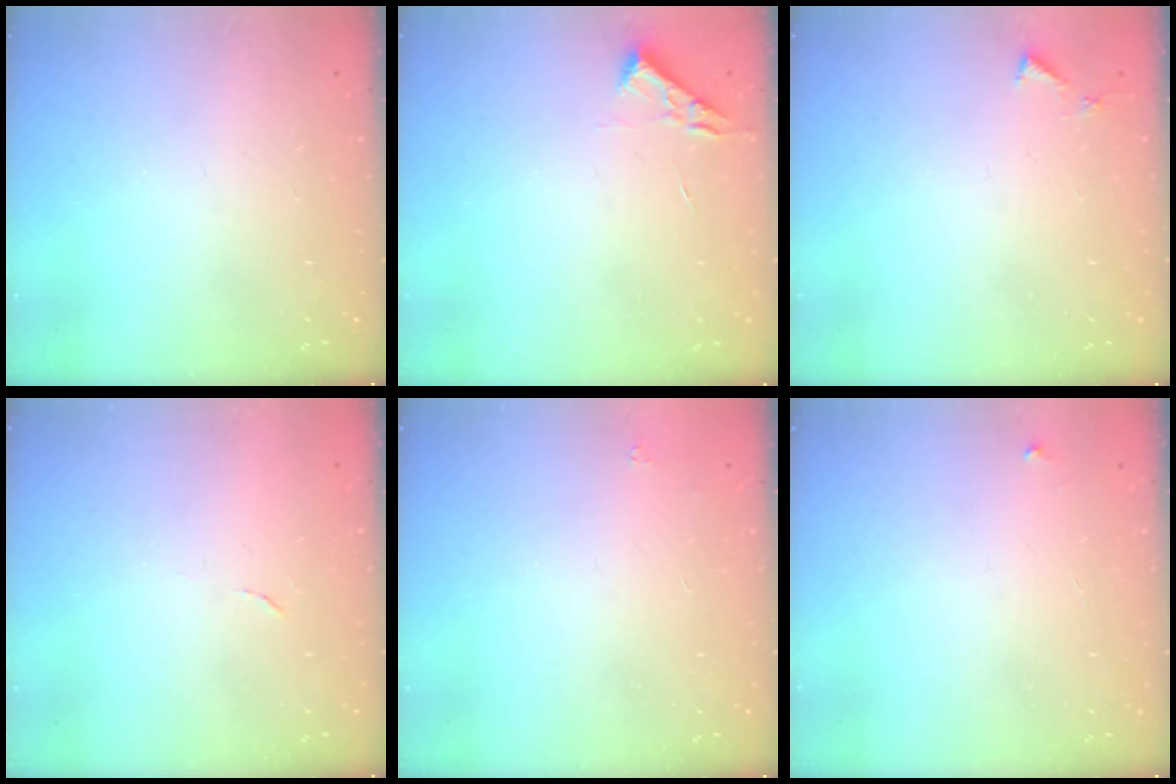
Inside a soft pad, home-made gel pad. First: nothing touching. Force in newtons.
{"total": 3.1, "press": 3.0, "slide": 0.4}
{"total": 3.2, "press": 3.2, "slide": 0.2}
{"total": 3.7, "press": 3.7, "slide": 0.2}
{"total": 1.6, "press": 1.5, "slide": 0.2}
{"total": 2.2, "press": 2.2, "slide": 0.1}